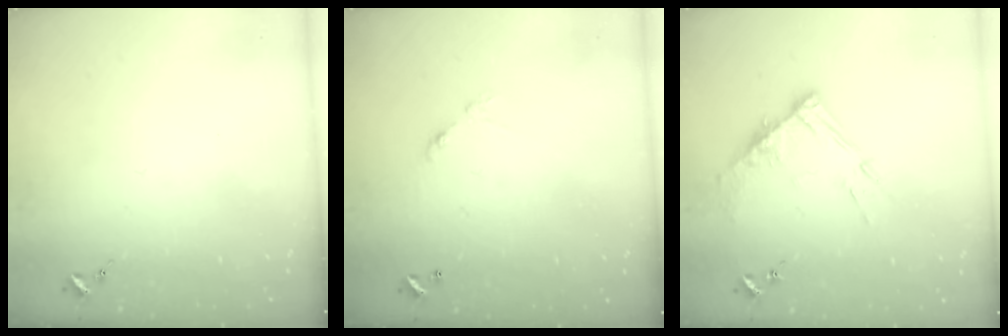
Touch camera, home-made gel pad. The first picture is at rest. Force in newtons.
{"total": 5.5, "press": 5.5, "slide": 0.4}
{"total": 10.1, "press": 10.0, "slide": 1.1}